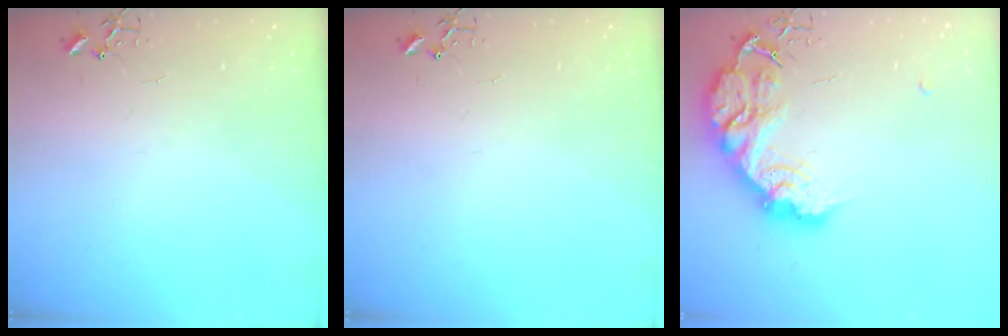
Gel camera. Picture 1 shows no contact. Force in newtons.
{"total": 0.0}
{"total": 25.5, "press": 25.4, "slide": 2.1}